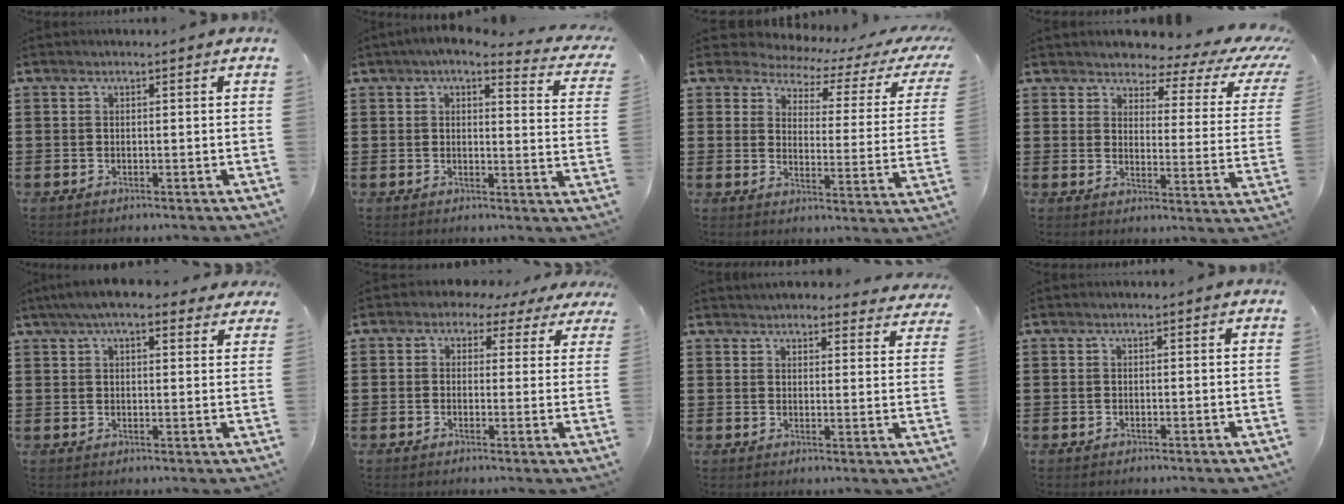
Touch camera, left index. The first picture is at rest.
{"total": 4.0, "force": [3.3, 0.3, 2.3], "torque": [-0.051, -0.017, 0.053]}
{"total": 3.4, "force": [2.8, 1.4, 1.3], "torque": [-0.041, -0.023, 0.038]}
{"total": 3.8, "force": [3.0, 1.5, 1.7], "torque": [-0.047, -0.021, 0.045]}
{"total": 6.1, "force": [4.8, 1.5, 3.5], "torque": [-0.081, 0.004, 0.088]}
{"total": 2.6, "force": [1.6, 1.8, 0.8], "torque": [-0.028, -0.002, 0.026]}
{"total": 3.6, "force": [3.6, 0.3, 0.2], "torque": [-0.009, -0.017, 0.065]}
{"total": 0.0}